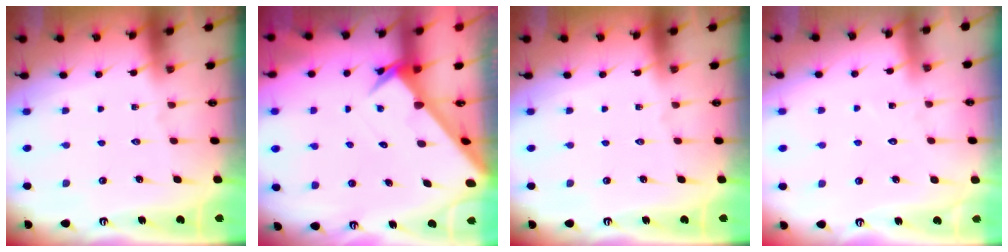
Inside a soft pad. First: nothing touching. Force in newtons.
{"total": 2.9, "press": 2.9, "slide": 0.2}
{"total": 0.0}
{"total": 5.1, "press": 5.1, "slide": 0.4}